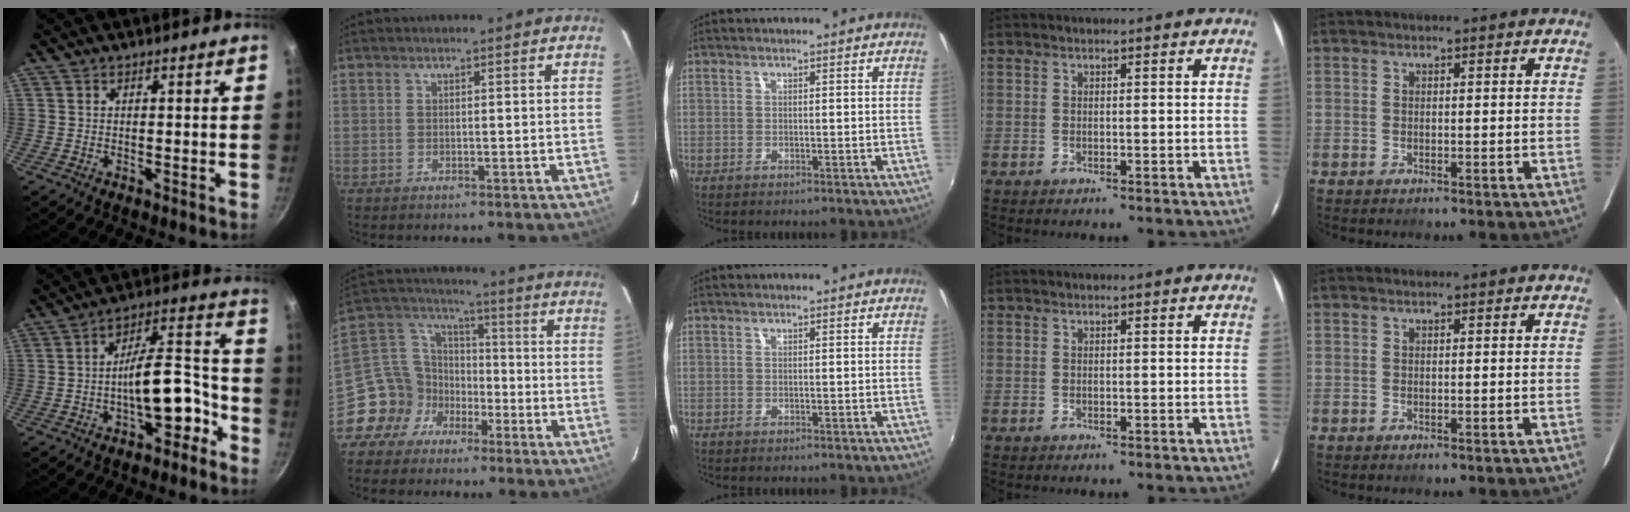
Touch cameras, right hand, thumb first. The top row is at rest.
{"thumb": {"total": 12.7, "force": [-5.1, 5.6, 10.2], "torque": [-0.114, 0.076, -0.073]}, "index": {"total": 11.7, "force": [-6.1, 9.4, 3.2], "torque": [-0.081, 0.049, -0.109]}}